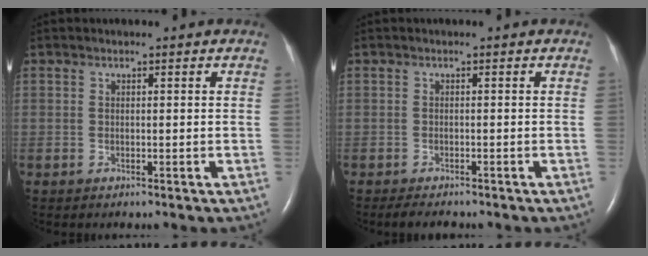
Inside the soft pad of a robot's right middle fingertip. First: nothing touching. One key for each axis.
{"total": 2.5, "fx": -2.1, "fy": 0.6, "fz": 1.2, "tx": -0.025, "ty": -0.009, "tz": -0.029}